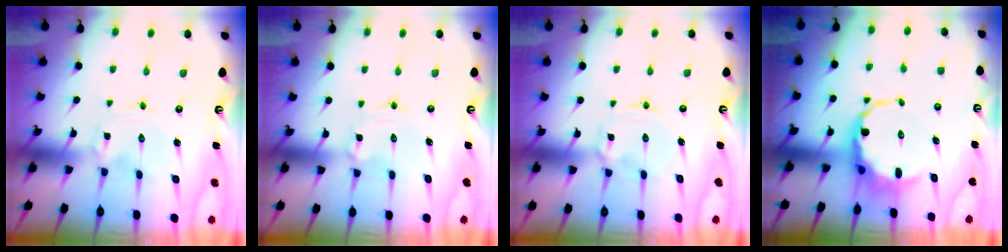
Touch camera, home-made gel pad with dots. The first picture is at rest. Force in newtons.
{"total": 1.3, "press": 1.3, "slide": 0.0}
{"total": 2.5, "press": 2.4, "slide": 0.4}
{"total": 9.0, "press": 8.6, "slide": 2.6}